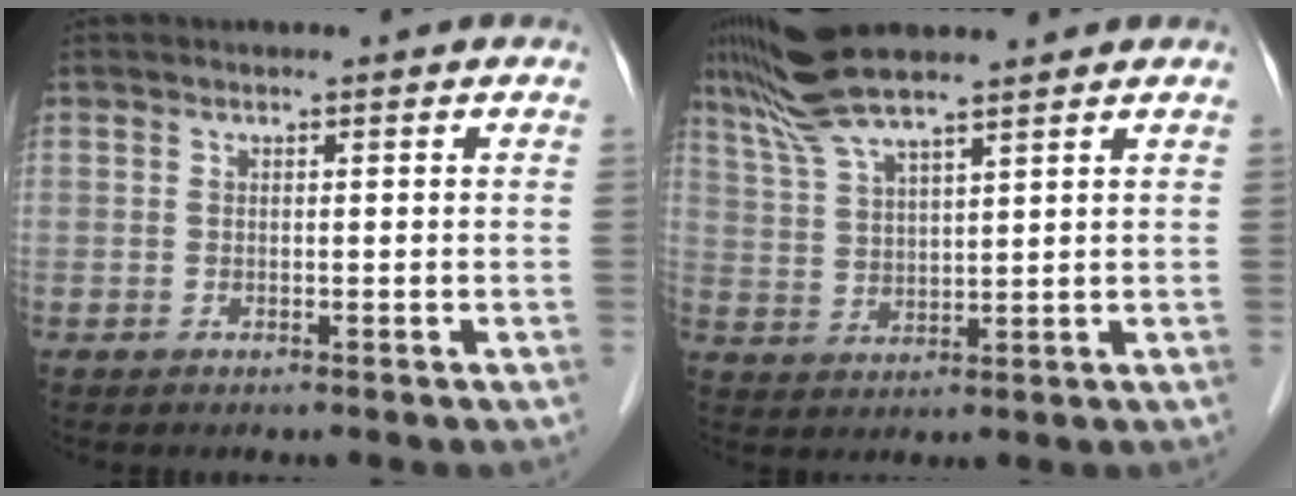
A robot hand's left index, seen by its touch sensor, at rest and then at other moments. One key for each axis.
{"total": 9.7, "fx": 8.1, "fy": 1.0, "fz": 5.3, "tx": -0.108, "ty": 0.028, "tz": 0.155}